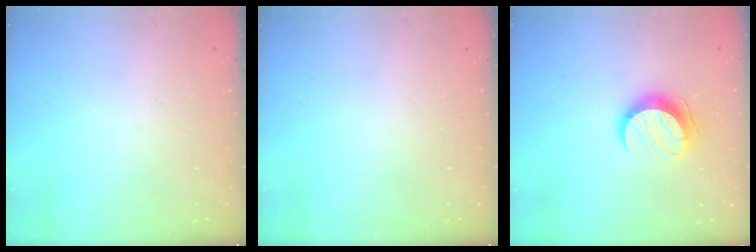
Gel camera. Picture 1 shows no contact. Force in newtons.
{"total": 0.0}
{"total": 9.8, "press": 9.8, "slide": 0.6}